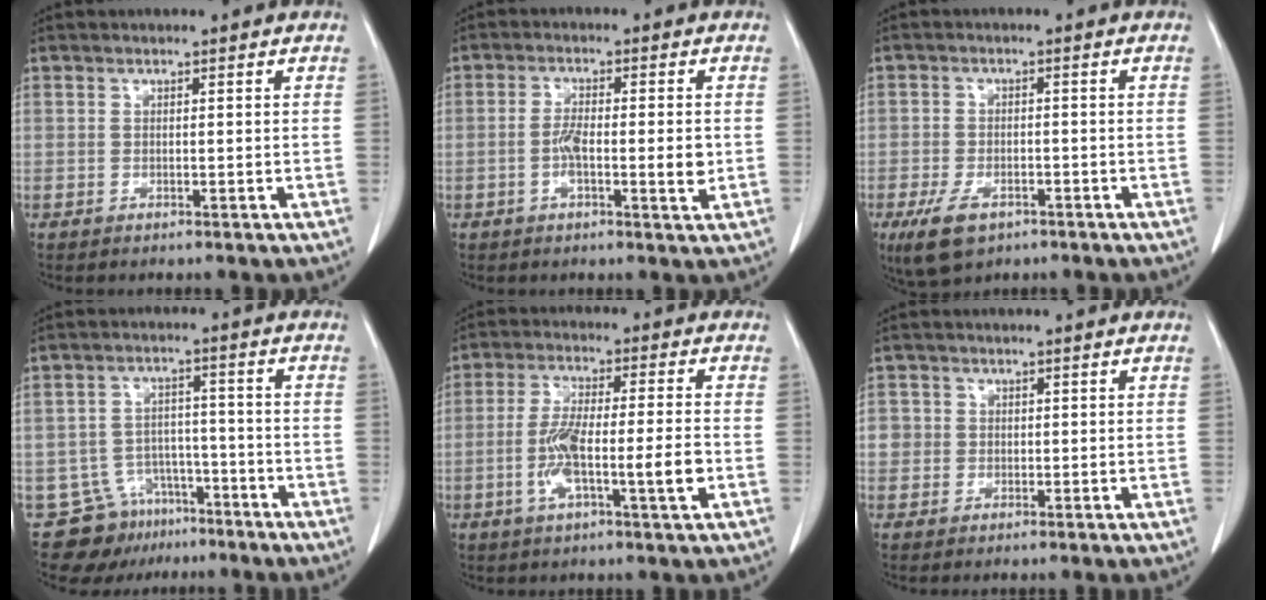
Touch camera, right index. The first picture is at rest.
{"total": 5.8, "force": [-0.9, 1.2, 5.6], "torque": [-0.099, -0.001, -0.019]}
{"total": 5.9, "force": [-3.4, 3.2, 3.6], "torque": [-0.079, -0.006, -0.052]}
{"total": 9.5, "force": [-7.0, 6.3, 1.4], "torque": [-0.026, 0.030, -0.106]}
{"total": 10.2, "force": [-2.5, 1.0, 9.9], "torque": [-0.183, 0.002, -0.047]}
{"total": 2.6, "force": [0.0, 2.6, 0.3], "torque": [0.008, 0.005, -0.002]}